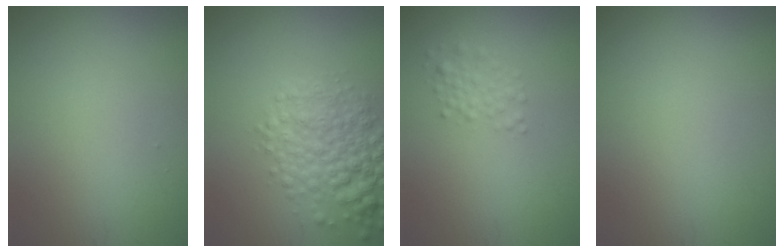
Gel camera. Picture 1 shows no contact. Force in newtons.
{"total": 5.7, "press": 5.7, "slide": 0.2}
{"total": 1.7, "press": 1.7, "slide": 0.0}
{"total": 0.0}